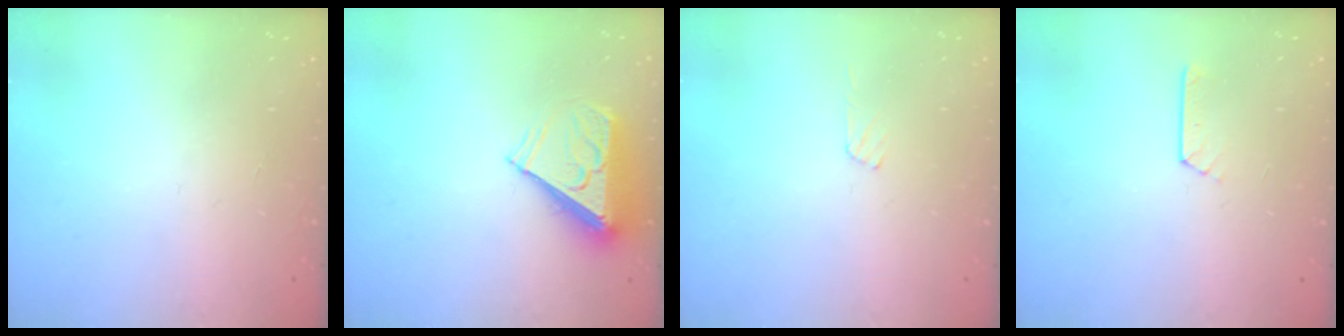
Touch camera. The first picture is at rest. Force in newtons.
{"total": 8.9, "press": 8.8, "slide": 1.2}
{"total": 4.7, "press": 4.7, "slide": 0.4}
{"total": 2.2, "press": 2.2, "slide": 0.3}